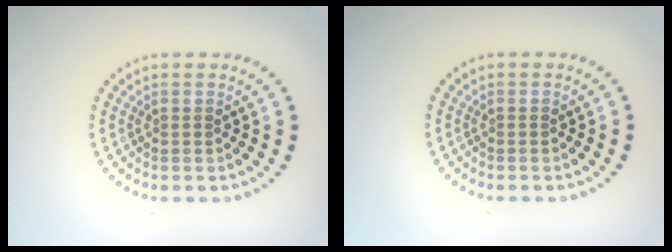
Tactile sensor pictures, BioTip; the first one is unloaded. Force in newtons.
{"total": 0.0}